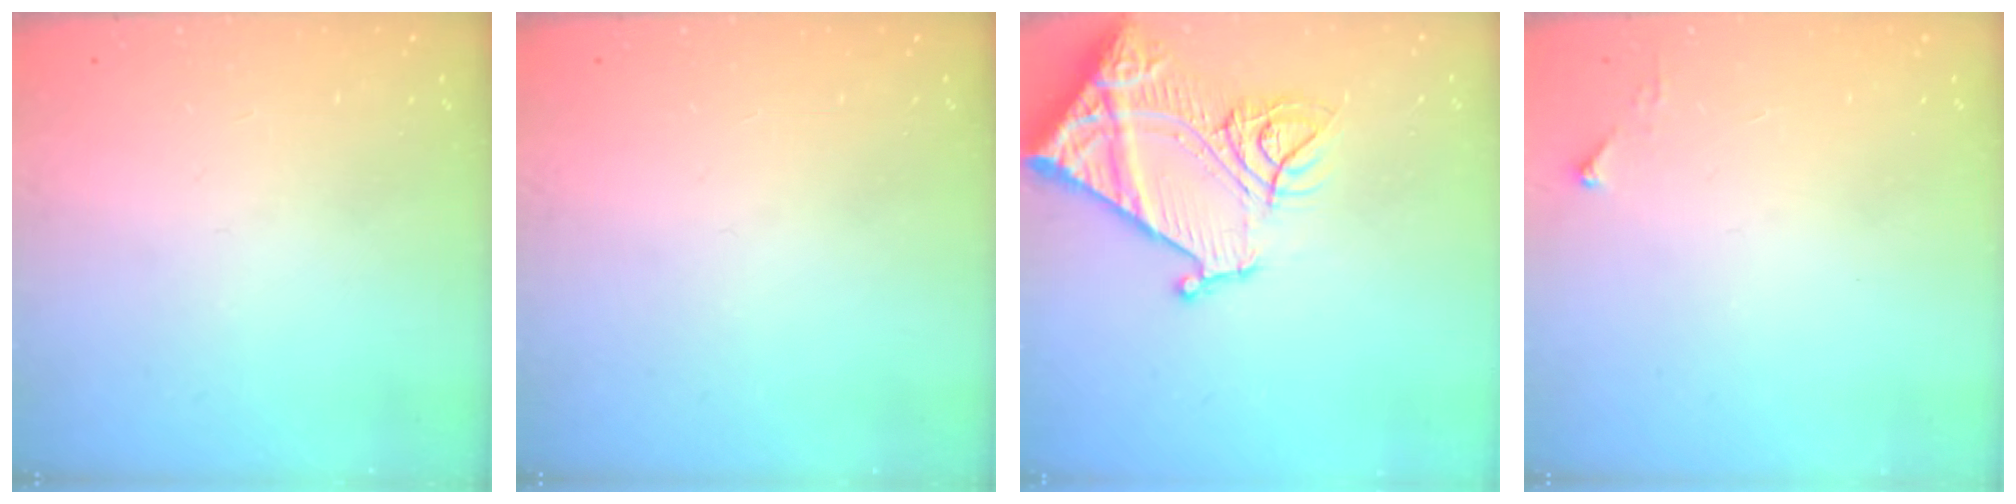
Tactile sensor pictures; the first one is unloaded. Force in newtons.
{"total": 0.0}
{"total": 18.3, "press": 18.1, "slide": 2.2}
{"total": 3.1, "press": 3.1, "slide": 0.4}